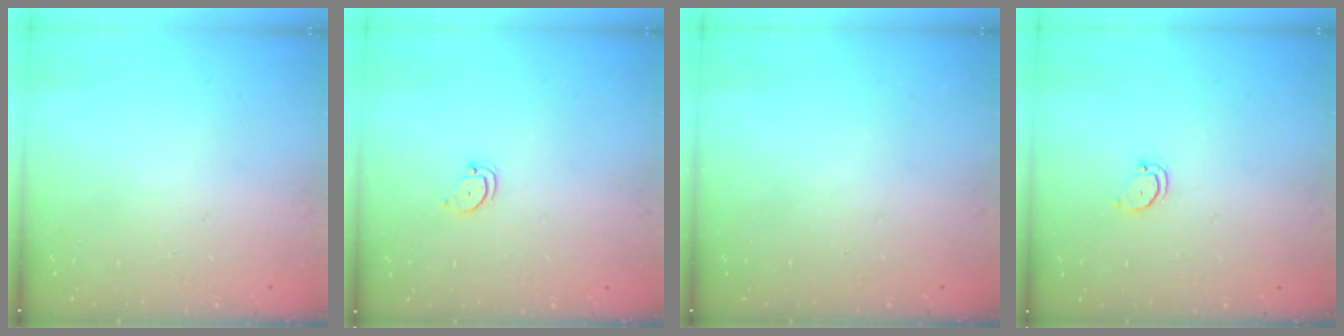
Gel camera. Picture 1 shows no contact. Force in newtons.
{"total": 2.3, "press": 2.3, "slide": 0.2}
{"total": 0.0}
{"total": 2.5, "press": 2.5, "slide": 0.3}